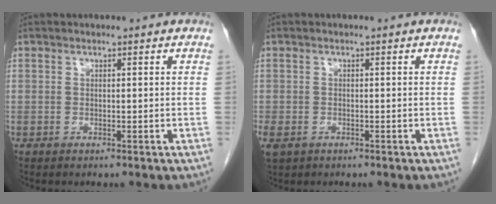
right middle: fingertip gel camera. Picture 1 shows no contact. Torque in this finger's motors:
{"motor_torque": [1.18, -0.96, 0.88, 0.21]}